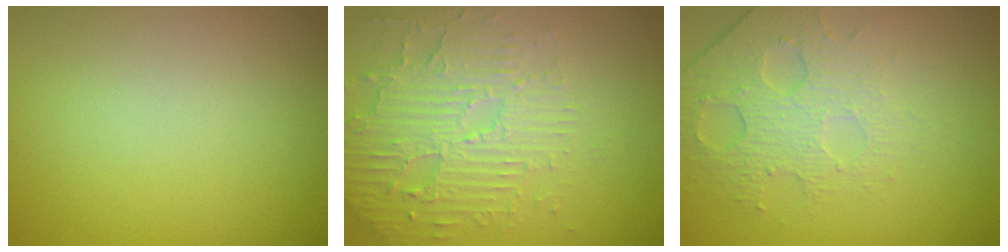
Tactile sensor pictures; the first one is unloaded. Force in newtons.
{"total": 5.3, "press": 3.8, "slide": 3.7}
{"total": 4.9, "press": 3.1, "slide": 3.7}